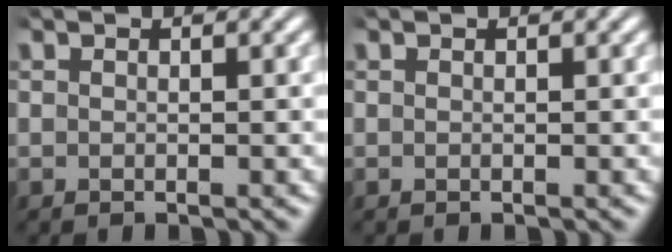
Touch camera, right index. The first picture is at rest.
{"total": 0.0}